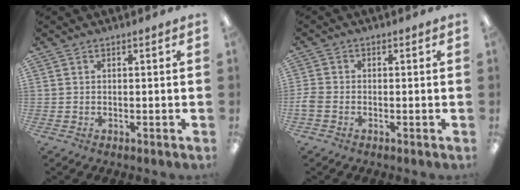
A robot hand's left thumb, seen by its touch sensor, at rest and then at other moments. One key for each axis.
{"total": 2.4, "fx": -1.0, "fy": 1.7, "fz": 1.3, "tx": -0.026, "ty": 0.002, "tz": -0.018}